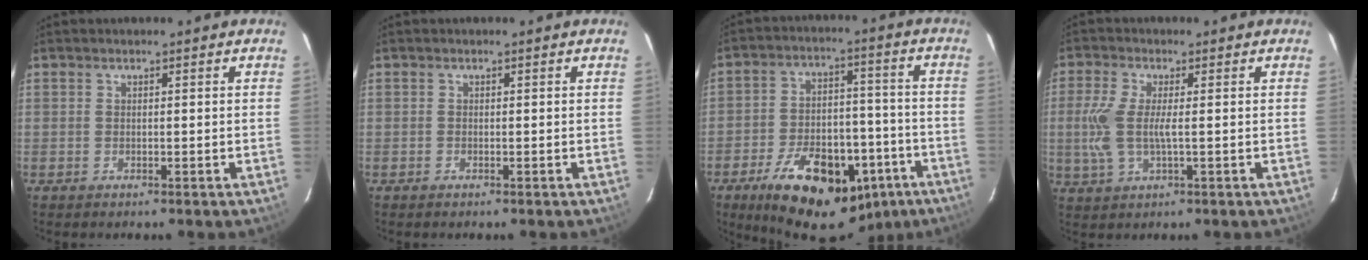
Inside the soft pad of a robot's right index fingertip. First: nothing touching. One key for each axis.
{"total": 0.0}
{"total": 23.4, "fx": -13.7, "fy": 12.2, "fz": 14.6, "tx": -0.252, "ty": 0.009, "tz": -0.183}
{"total": 6.8, "fx": -0.3, "fy": 2.1, "fz": 6.5, "tx": -0.148, "ty": -0.001, "tz": -0.006}